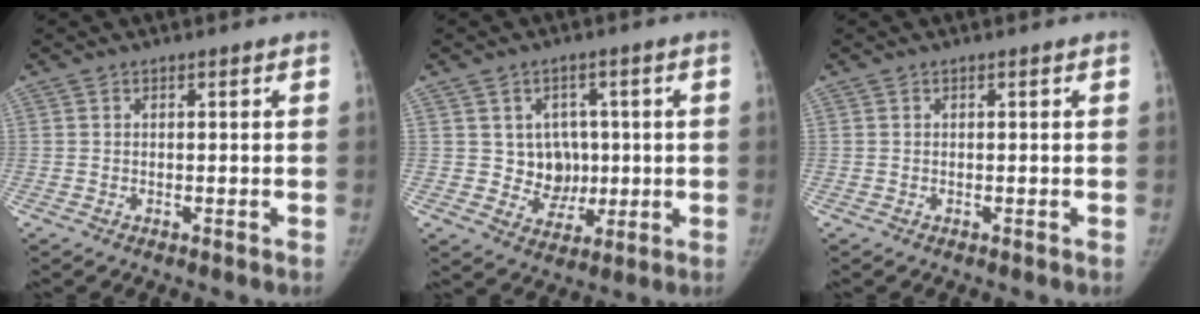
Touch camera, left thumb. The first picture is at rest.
{"total": 7.1, "force": [0.7, 6.5, 2.7], "torque": [0.005, 0.001, 0.019]}
{"total": 0.0}